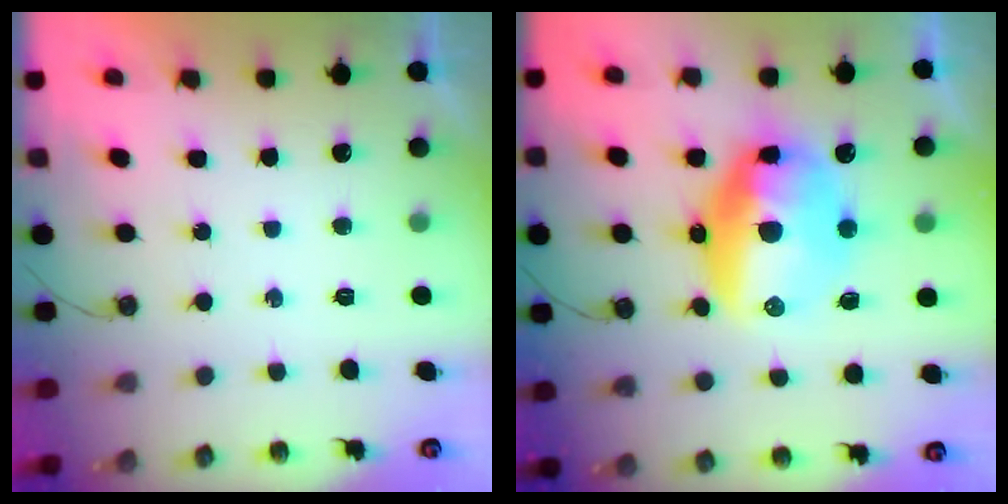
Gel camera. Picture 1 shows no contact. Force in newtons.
{"total": 16.1, "press": 16.1, "slide": 1.5}